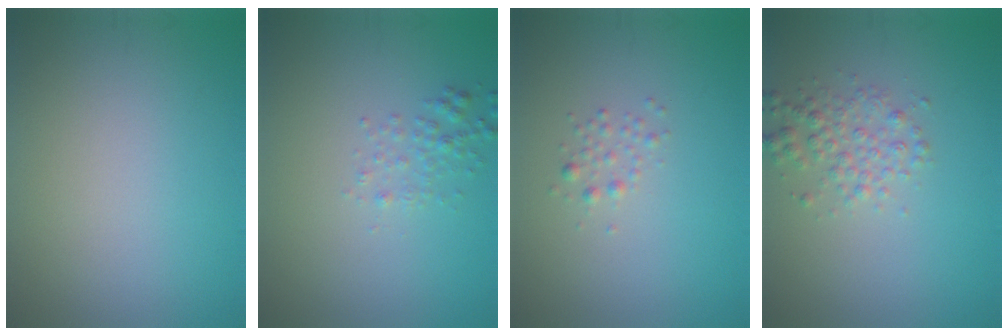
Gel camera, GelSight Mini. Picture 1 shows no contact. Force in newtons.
{"total": 1.6, "press": 1.5, "slide": 0.2}
{"total": 1.1, "press": 1.1, "slide": 0.0}
{"total": 2.4, "press": 2.4, "slide": 0.0}